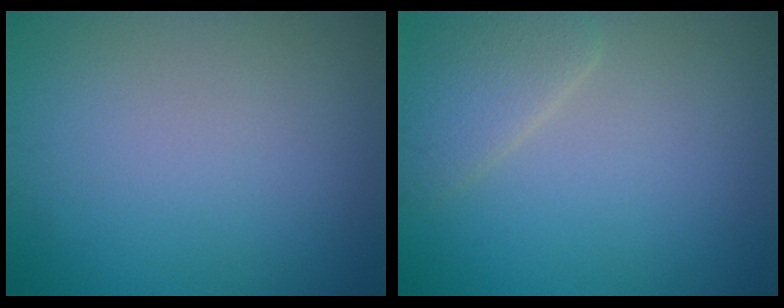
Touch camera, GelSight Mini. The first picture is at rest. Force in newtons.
{"total": 2.5, "press": 2.5, "slide": 0.1}